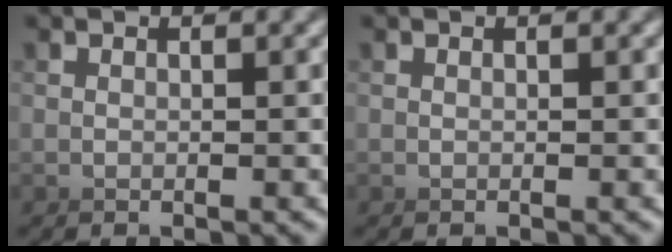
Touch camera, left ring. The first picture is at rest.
{"total": 0.0}